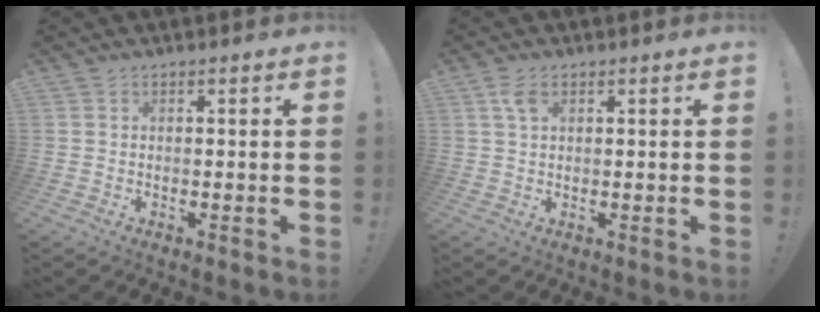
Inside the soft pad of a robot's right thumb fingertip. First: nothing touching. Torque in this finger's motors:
{"motor_torque": [-0.04, 0.04, 0.01, 0.00, 0.00]}